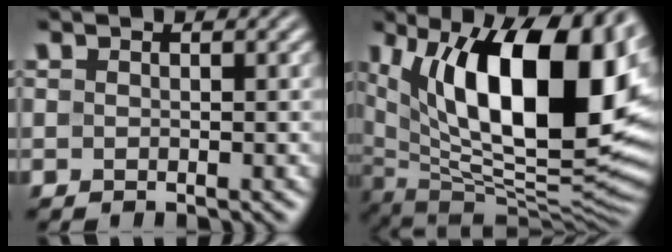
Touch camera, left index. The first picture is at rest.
{"total": 18.6, "force": [6.2, 8.5, 15.3], "torque": [-0.215, 0.008, 0.107]}